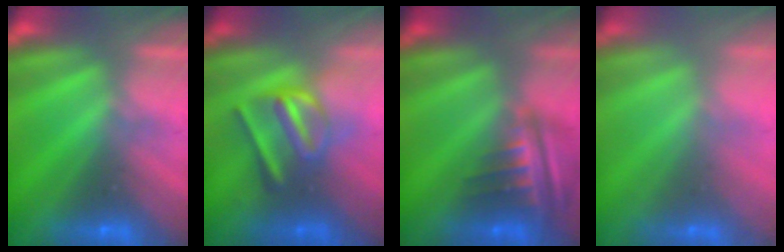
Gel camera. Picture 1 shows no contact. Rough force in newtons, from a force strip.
{"total": 2.9}
{"total": 6.7}
{"total": 2.2}